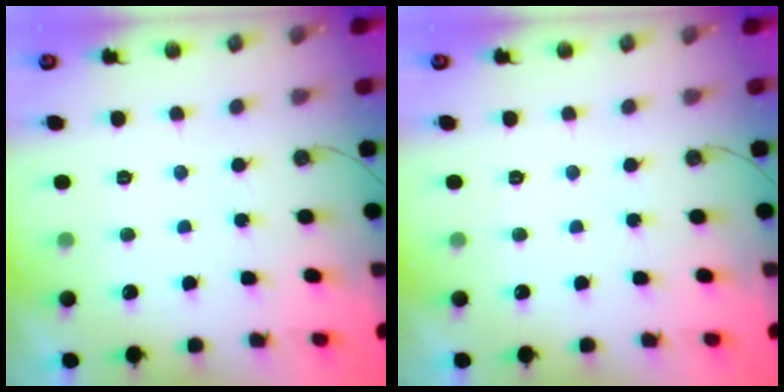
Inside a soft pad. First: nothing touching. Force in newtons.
{"total": 0.0}